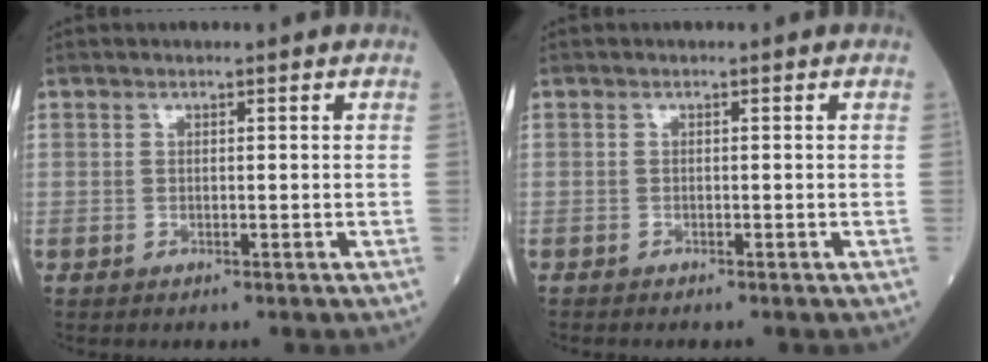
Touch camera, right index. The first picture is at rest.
{"total": 0.6, "force": [-0.6, 0.1, 0.1], "torque": [-0.004, 0.000, -0.013]}